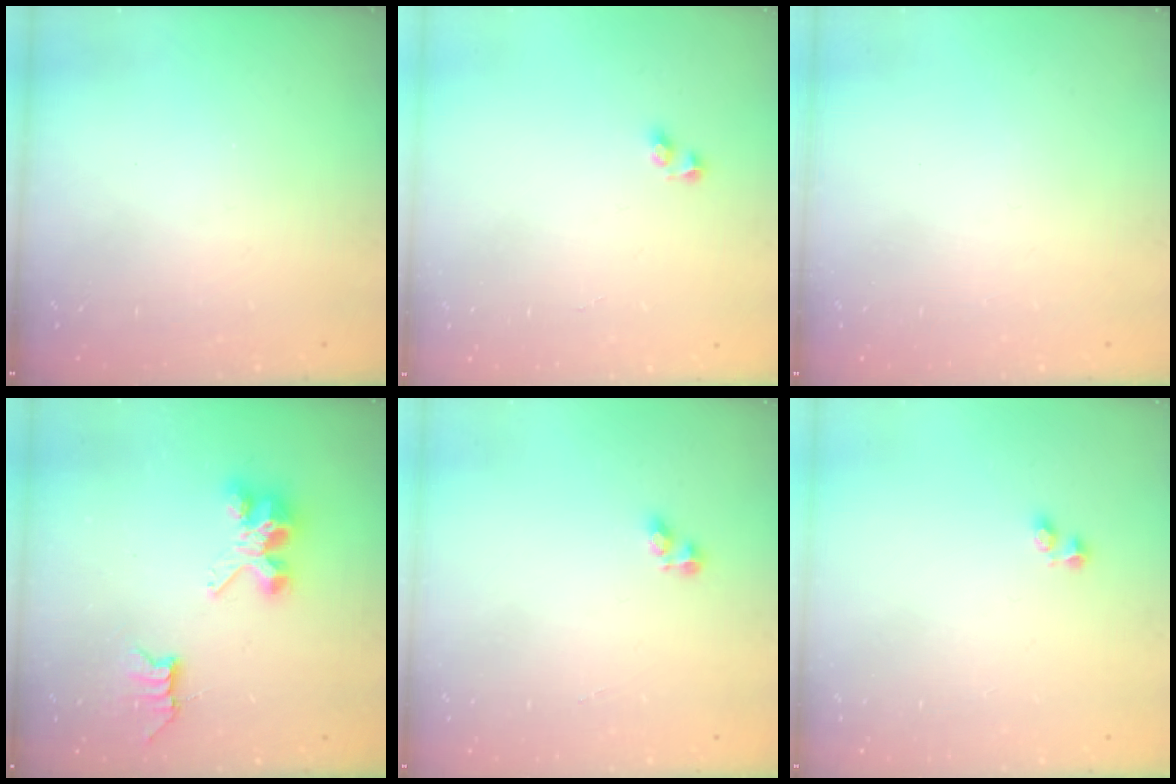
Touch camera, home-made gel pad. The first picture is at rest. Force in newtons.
{"total": 2.7, "press": 2.6, "slide": 0.6}
{"total": 0.0}
{"total": 7.8, "press": 7.8, "slide": 0.3}
{"total": 3.0, "press": 2.9, "slide": 0.6}
{"total": 1.9, "press": 1.9, "slide": 0.5}